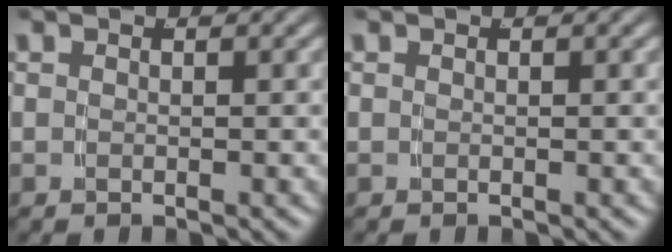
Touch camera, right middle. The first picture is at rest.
{"total": 0.0}